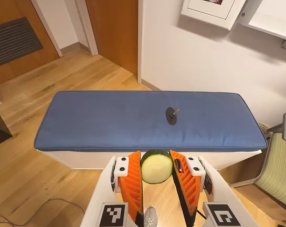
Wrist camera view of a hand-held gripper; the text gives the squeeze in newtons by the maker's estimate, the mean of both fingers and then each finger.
{"total": 8.0, "left": 7.8, "right": 8.2}